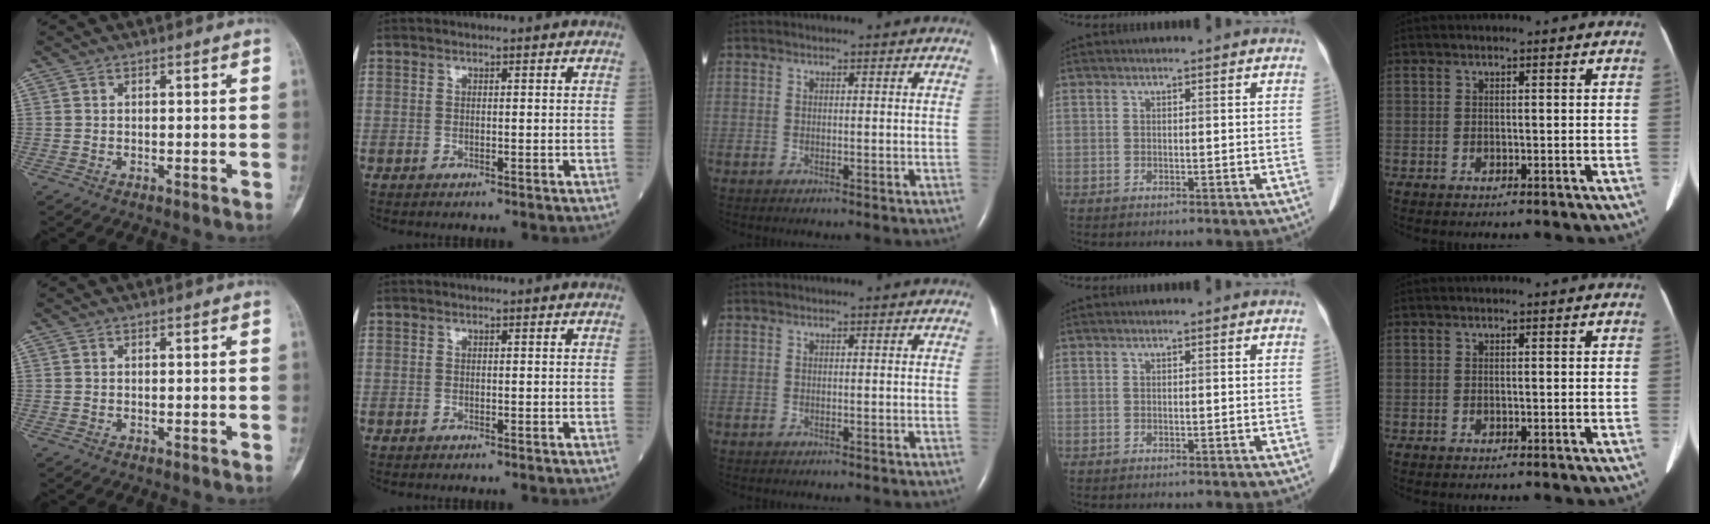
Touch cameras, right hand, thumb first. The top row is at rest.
{}